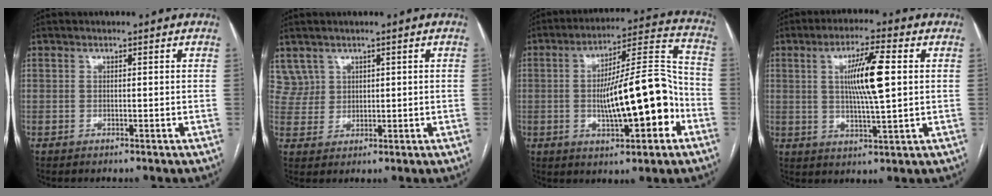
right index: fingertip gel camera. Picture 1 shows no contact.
{"total": 3.8, "force": [2.4, 3.0, -0.3], "torque": [0.011, 0.011, 0.053]}
{"total": 16.2, "force": [-3.6, 3.4, 15.4], "torque": [-0.246, 0.026, -0.049]}
{"total": 9.4, "force": [1.7, 0.7, 9.2], "torque": [-0.166, -0.001, 0.030]}